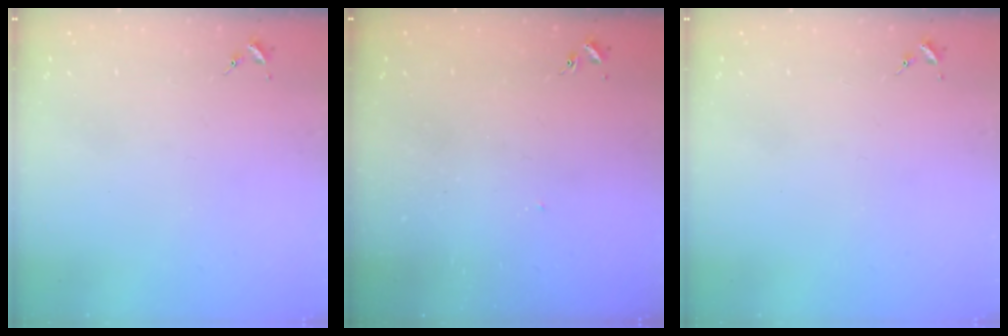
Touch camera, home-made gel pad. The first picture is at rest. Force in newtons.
{"total": 2.7, "press": 2.7, "slide": 0.1}
{"total": 0.0}